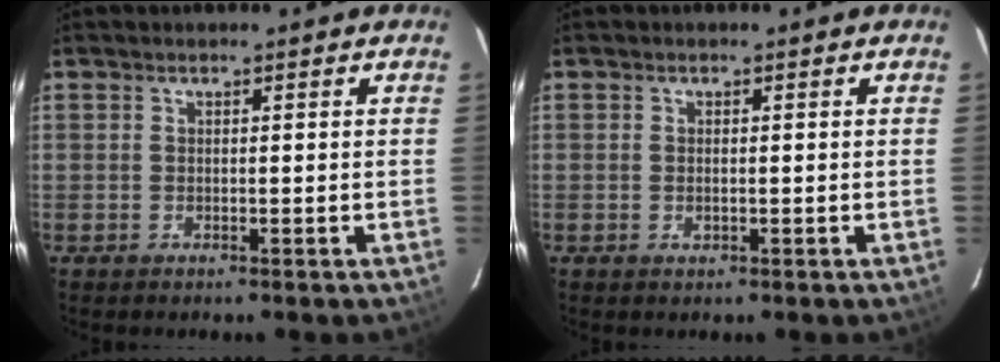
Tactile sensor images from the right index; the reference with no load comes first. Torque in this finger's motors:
{"motor_torque": [0.21, 0.16, -0.01, 0.02]}